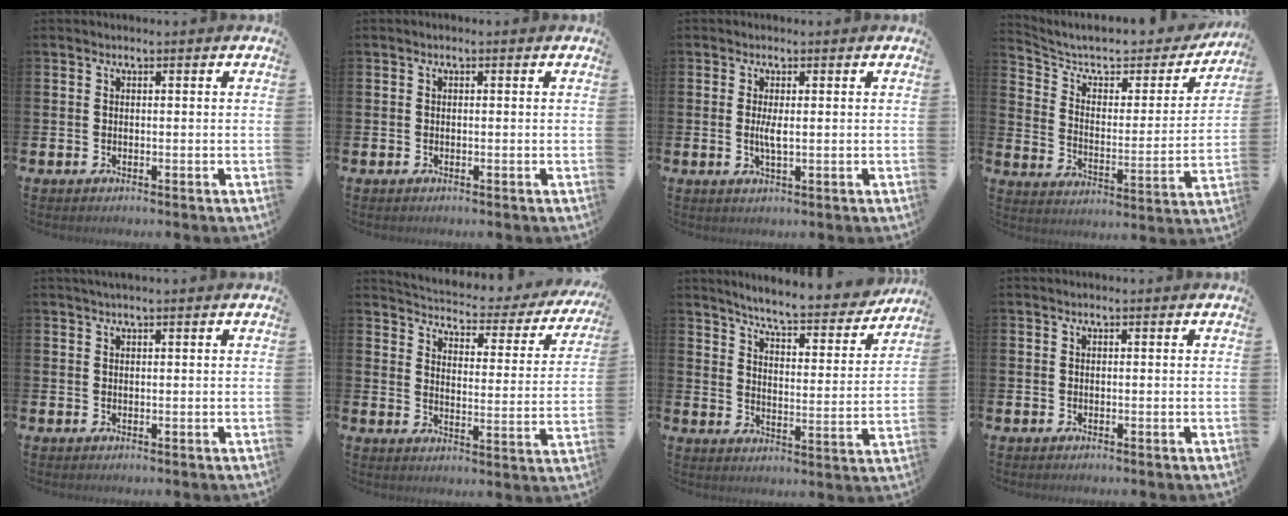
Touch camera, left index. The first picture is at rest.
{"total": 0.0}
{"total": 2.1, "force": [0.2, 0.4, 2.0], "torque": [-0.039, -0.003, 0.003]}
{"total": 8.1, "force": [6.6, 3.2, 3.3], "torque": [-0.090, -0.046, 0.107]}
{"total": 1.0, "force": [0.9, -0.1, 0.5], "torque": [-0.015, 0.005, 0.017]}
{"total": 3.8, "force": [3.5, 1.0, 0.9], "torque": [-0.047, -0.032, 0.053]}
{"total": 6.7, "force": [6.3, 0.5, 2.1], "torque": [-0.065, -0.049, 0.104]}
{"total": 0.0}